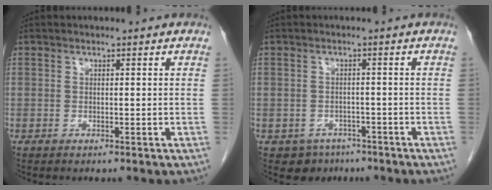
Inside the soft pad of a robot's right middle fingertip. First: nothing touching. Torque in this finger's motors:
{"motor_torque": [0.37, -0.32, -0.04, 0.01]}